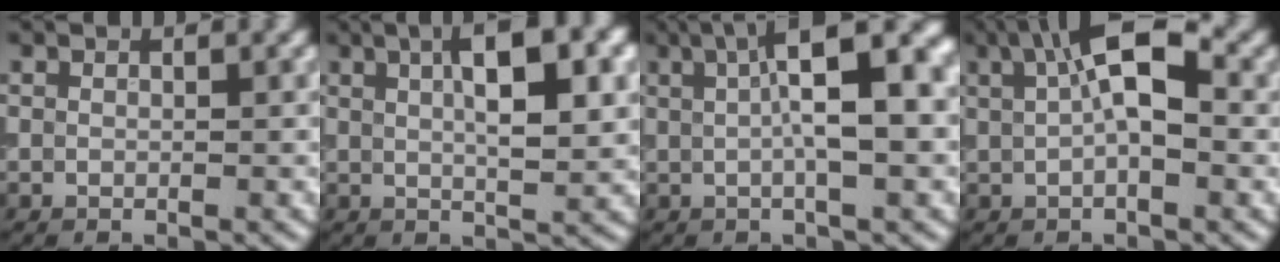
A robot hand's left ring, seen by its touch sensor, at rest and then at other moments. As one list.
[{"total": 7.3, "force": [2.2, 2.1, 6.6], "torque": [-0.087, 0.012, 0.032]}, {"total": 9.7, "force": [2.2, 3.0, 8.9], "torque": [-0.109, 0.021, 0.027]}, {"total": 6.2, "force": [1.6, 2.2, 5.6], "torque": [-0.092, 0.014, 0.018]}]